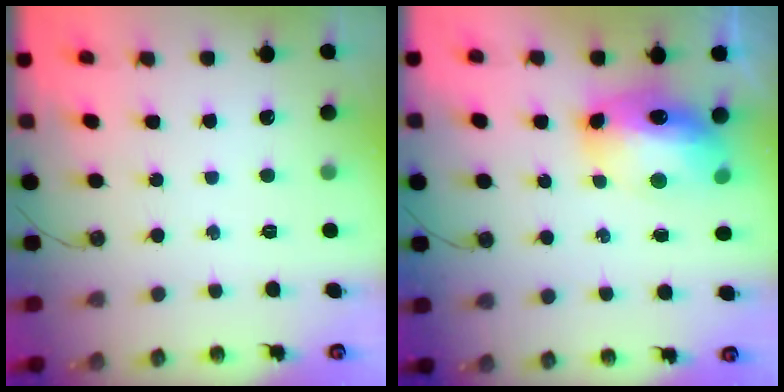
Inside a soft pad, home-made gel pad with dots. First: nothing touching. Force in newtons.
{"total": 13.8, "press": 13.8, "slide": 1.5}